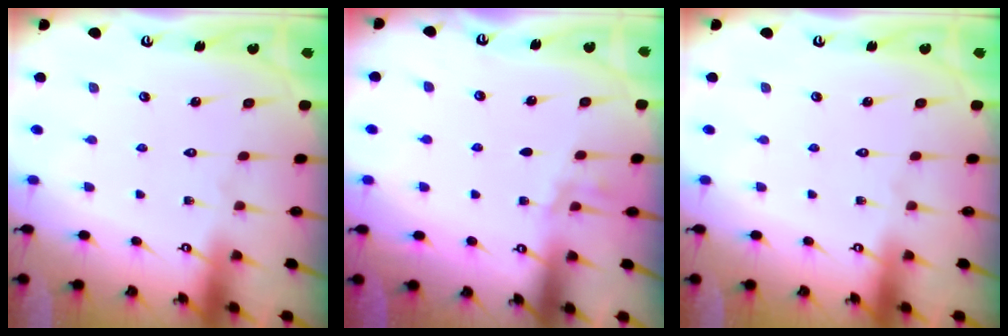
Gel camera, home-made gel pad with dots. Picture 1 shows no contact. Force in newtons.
{"total": 2.5, "press": 1.7, "slide": 1.8}
{"total": 0.0}